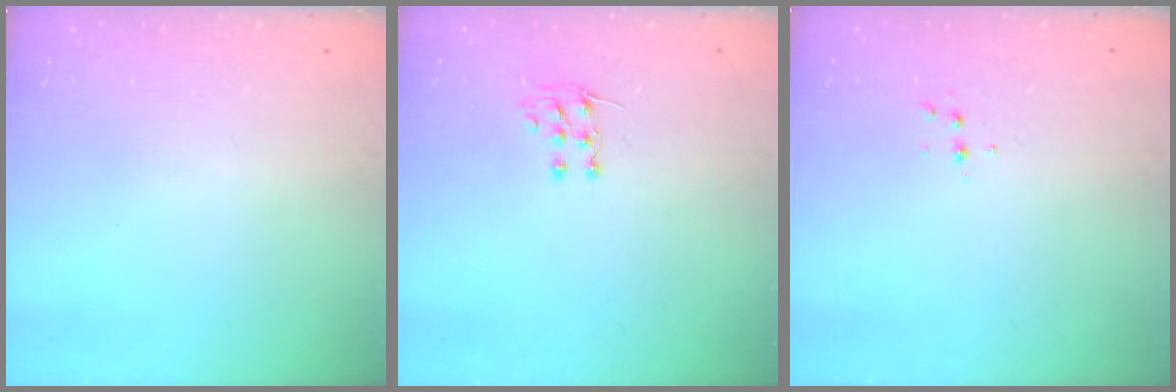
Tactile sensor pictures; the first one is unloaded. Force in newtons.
{"total": 5.9, "press": 5.9, "slide": 0.5}
{"total": 4.1, "press": 4.0, "slide": 1.1}